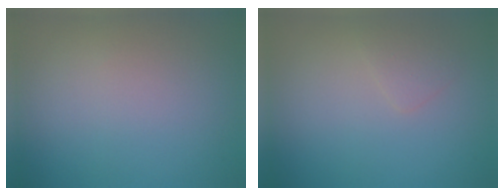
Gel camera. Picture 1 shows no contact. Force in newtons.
{"total": 1.2, "press": 1.2, "slide": 0.1}